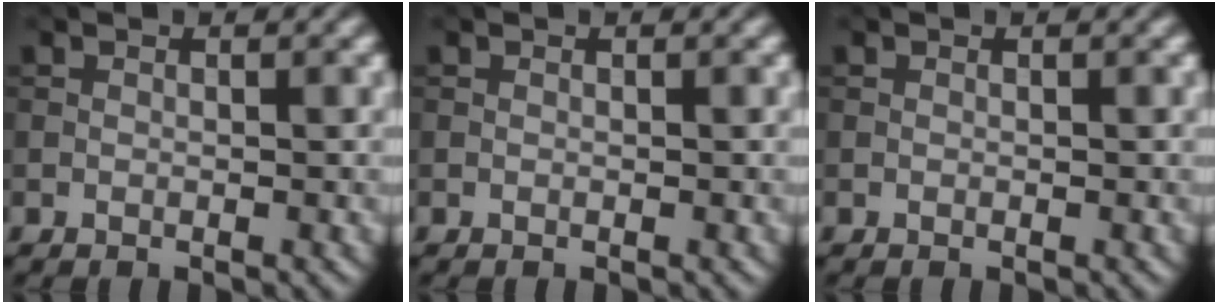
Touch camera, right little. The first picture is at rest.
{"total": 0.0}
{"total": 0.0}